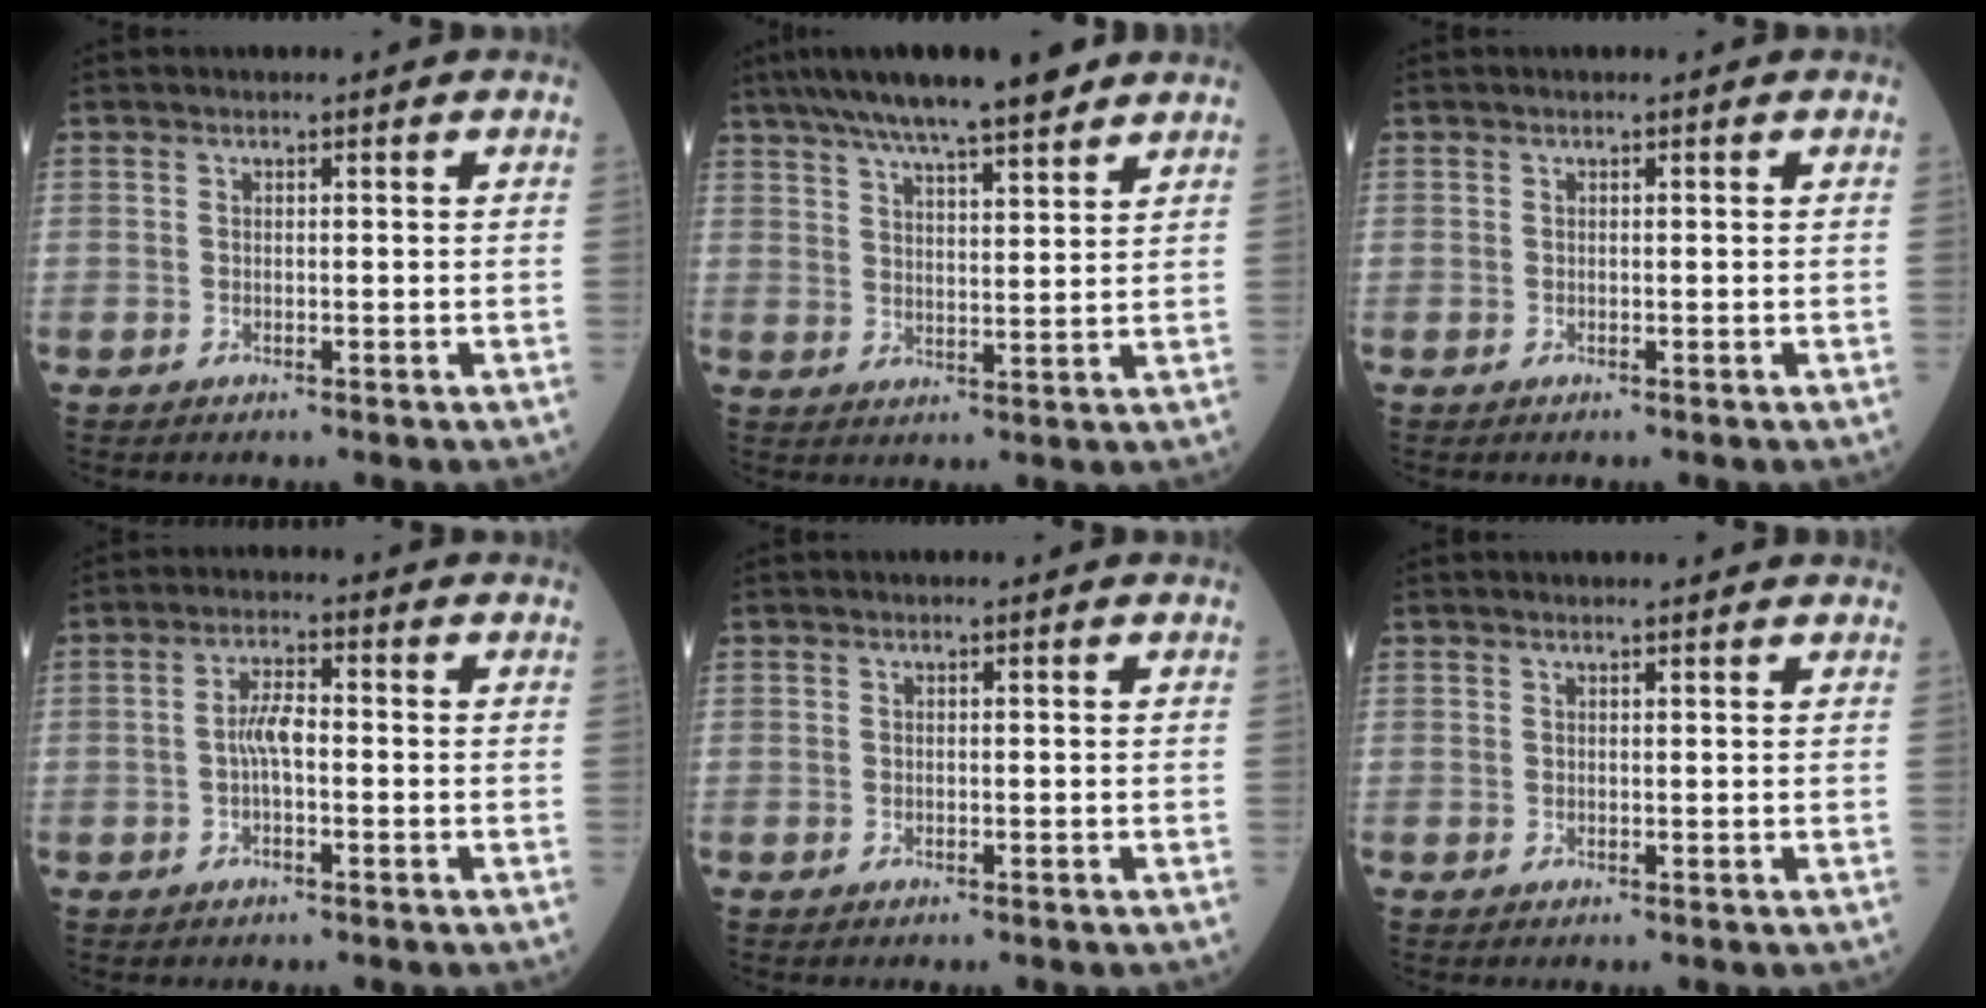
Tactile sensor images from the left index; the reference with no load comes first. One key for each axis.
{"total": 13.7, "fx": 11.0, "fy": 1.6, "fz": 8.0, "tx": -0.135, "ty": 0.030, "tz": 0.175}
{"total": 0.0}
{"total": 3.9, "fx": -0.6, "fy": 1.2, "fz": 3.7, "tx": -0.077, "ty": 0.008, "tz": -0.012}
{"total": 0.0}
{"total": 2.7, "fx": 2.6, "fy": 0.2, "fz": 0.8, "tx": -0.012, "ty": 0.014, "tz": 0.029}